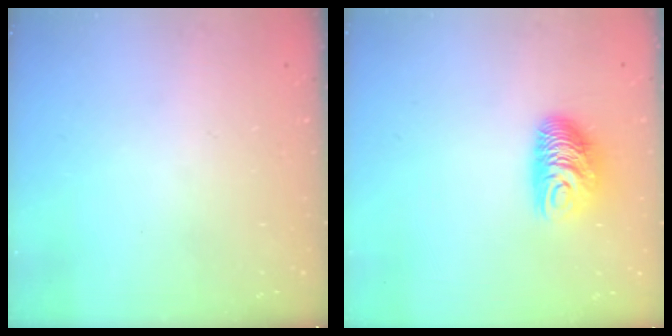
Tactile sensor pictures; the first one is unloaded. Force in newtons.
{"total": 9.8, "press": 9.8, "slide": 0.9}